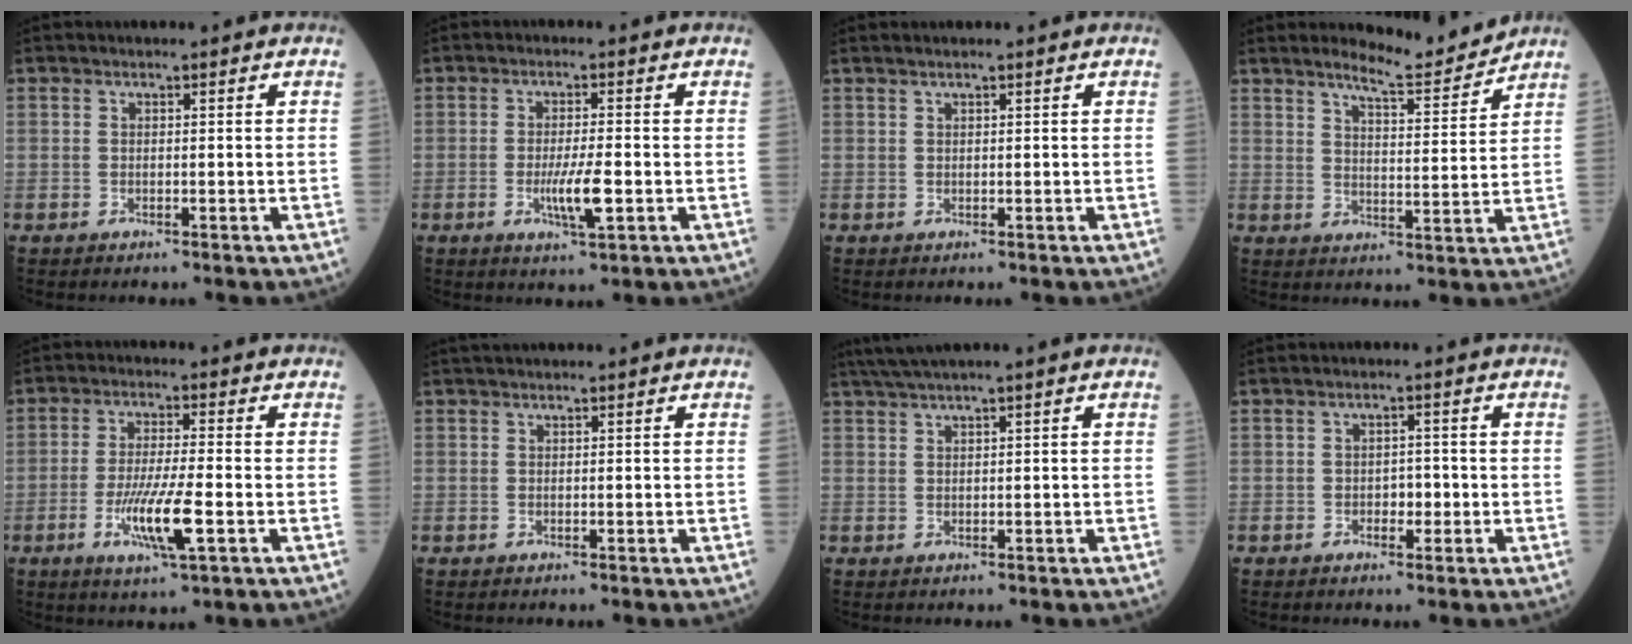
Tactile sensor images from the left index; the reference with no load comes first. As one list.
[{"total": 4.9, "force": [-1.4, 0.4, 4.7], "torque": [-0.092, -0.012, -0.025]}, {"total": 0.7, "force": [0.6, -0.1, 0.3], "torque": [-0.011, 0.006, 0.015]}, {"total": 7.0, "force": [6.8, -0.2, 1.7], "torque": [-0.035, -0.017, 0.101]}, {"total": 8.2, "force": [-2.8, 0.4, 7.7], "torque": [-0.150, -0.020, -0.053]}, {"total": 1.4, "force": [1.2, -0.1, 0.7], "torque": [-0.008, 0.022, 0.026]}, {"total": 3.2, "force": [2.3, -0.7, 2.1], "torque": [-0.049, 0.016, 0.050]}, {"total": 2.1, "force": [-0.7, 1.2, 1.5], "torque": [-0.015, 0.003, -0.012]}]